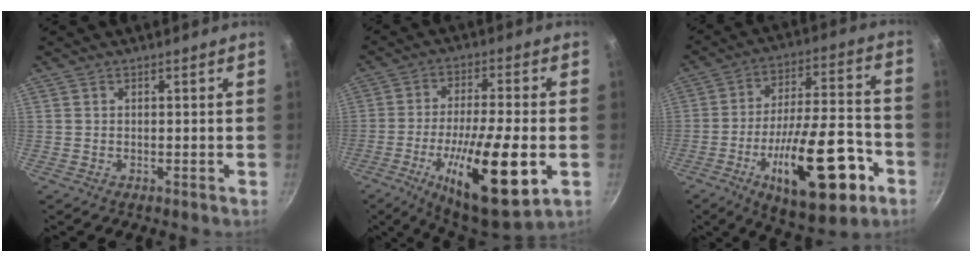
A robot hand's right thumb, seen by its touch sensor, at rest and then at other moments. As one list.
[{"total": 20.9, "force": [-6.2, 5.7, 19.1], "torque": [-0.315, 0.011, -0.100]}, {"total": 24.0, "force": [-9.5, 9.2, 20.0], "torque": [-0.281, 0.044, -0.138]}]